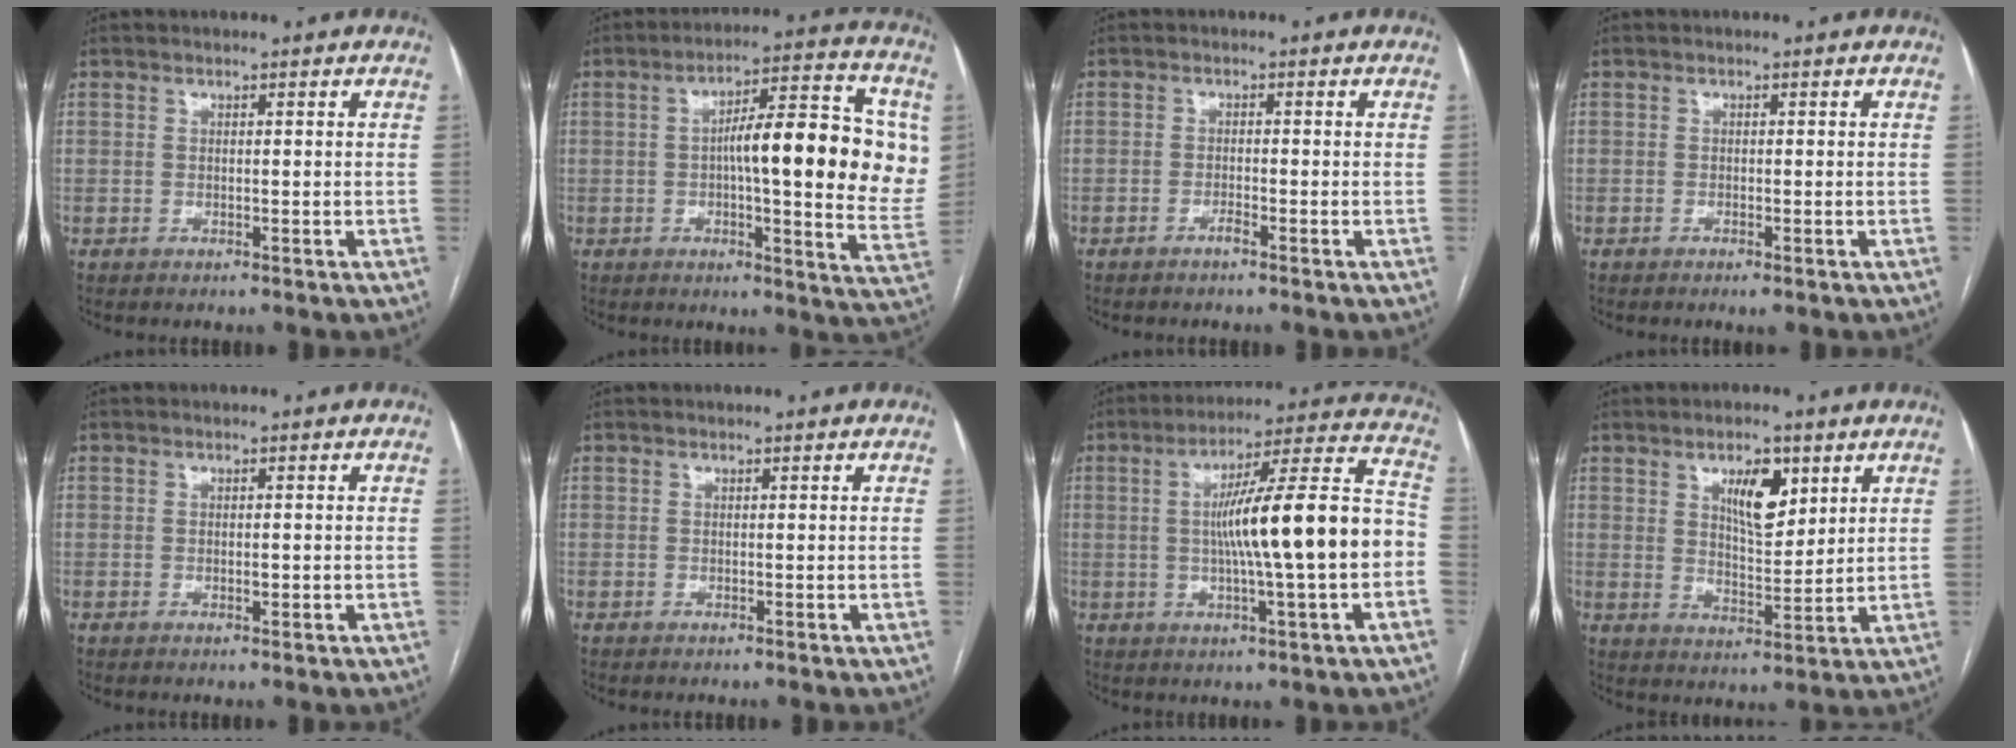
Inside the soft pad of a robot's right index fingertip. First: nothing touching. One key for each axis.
{"total": 18.4, "fx": 2.0, "fy": 3.6, "fz": 17.9, "tx": -0.234, "ty": 0.026, "tz": 0.025}
{"total": 1.2, "fx": -1.0, "fy": 0.0, "fz": 0.7, "tx": -0.012, "ty": 0.001, "tz": -0.018}
{"total": 1.1, "fx": -0.7, "fy": 0.3, "fz": 0.7, "tx": -0.011, "ty": -0.002, "tz": -0.007}
{"total": 1.1, "fx": -0.3, "fy": 0.4, "fz": 1.0, "tx": -0.017, "ty": 0.000, "tz": -0.004}
{"total": 0.0}
{"total": 17.2, "fx": -1.5, "fy": 0.8, "fz": 17.1, "tx": -0.260, "ty": 0.026, "tz": -0.024}
{"total": 7.3, "fx": 3.6, "fy": 2.8, "fz": 5.7, "tx": -0.097, "ty": 0.000, "tz": 0.065}